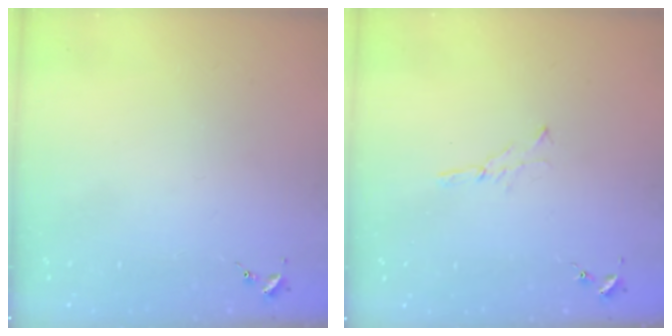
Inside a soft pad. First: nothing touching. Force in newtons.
{"total": 2.6, "press": 2.6, "slide": 0.3}